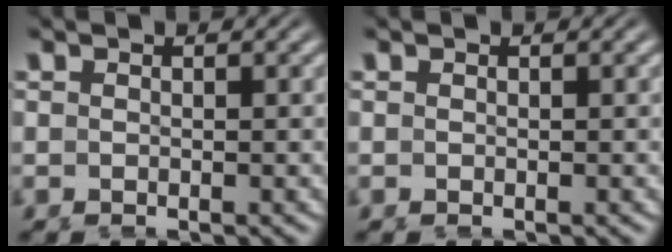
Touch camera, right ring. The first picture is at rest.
{"total": 0.0}